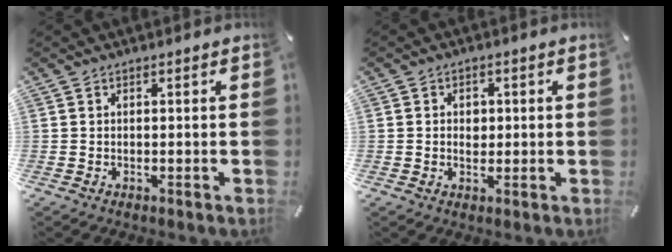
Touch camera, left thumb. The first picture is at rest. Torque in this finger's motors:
{"motor_torque": [-0.03, -0.04, 0.00, -0.01, -0.06]}